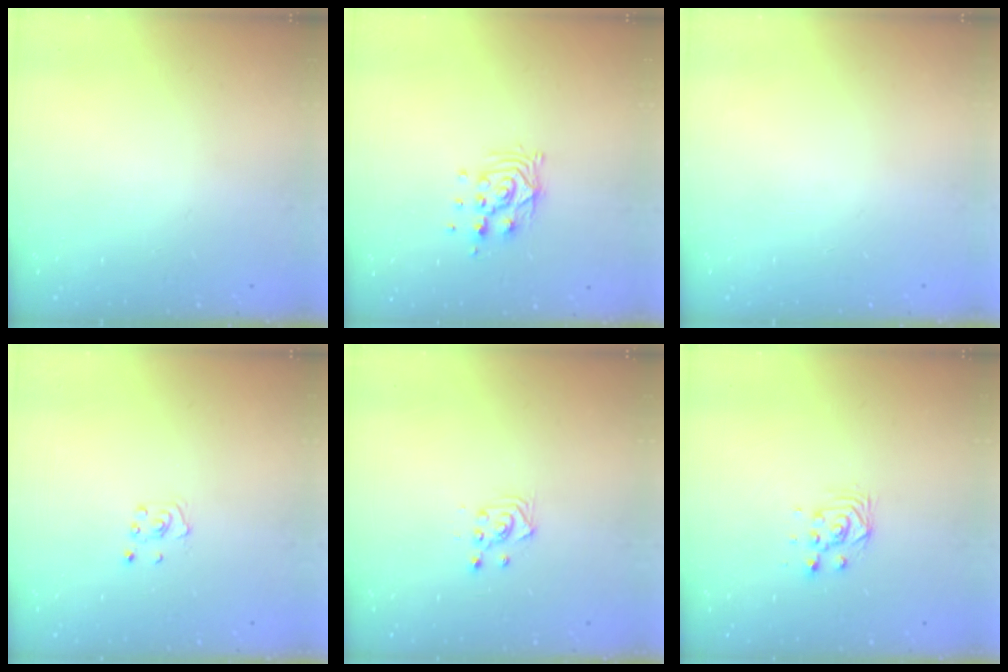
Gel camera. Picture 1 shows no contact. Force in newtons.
{"total": 9.3, "press": 9.3, "slide": 0.6}
{"total": 0.0}
{"total": 2.8, "press": 2.8, "slide": 0.3}
{"total": 3.0, "press": 2.9, "slide": 0.8}
{"total": 3.8, "press": 3.7, "slide": 0.6}